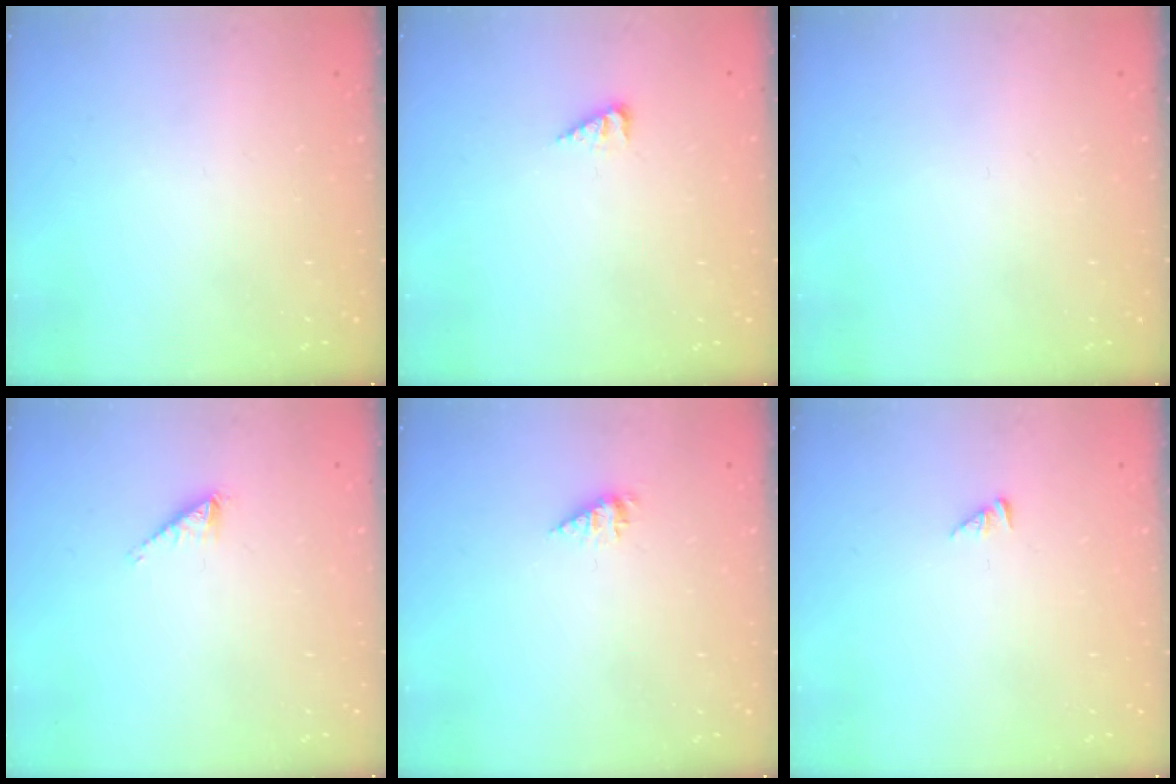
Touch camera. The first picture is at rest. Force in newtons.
{"total": 2.4, "press": 2.4, "slide": 0.4}
{"total": 0.0}
{"total": 0.5, "press": 0.5, "slide": 0.1}
{"total": 2.3, "press": 2.3, "slide": 0.3}
{"total": 0.7, "press": 0.7, "slide": 0.1}